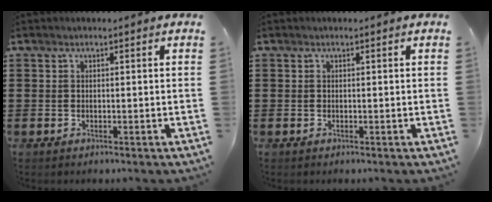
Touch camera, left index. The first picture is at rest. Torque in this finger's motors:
{"motor_torque": [0.00, 0.00, 0.00, 0.00]}